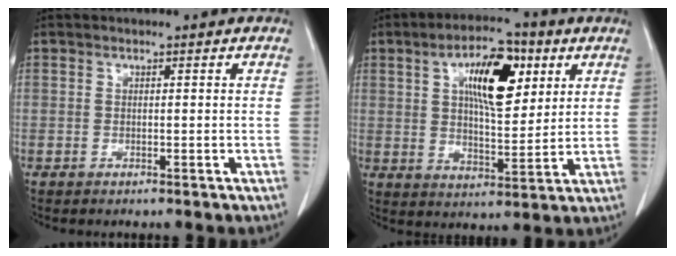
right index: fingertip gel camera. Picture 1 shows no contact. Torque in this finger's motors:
{"motor_torque": [1.04, 0.55, 0.39, 0.18]}